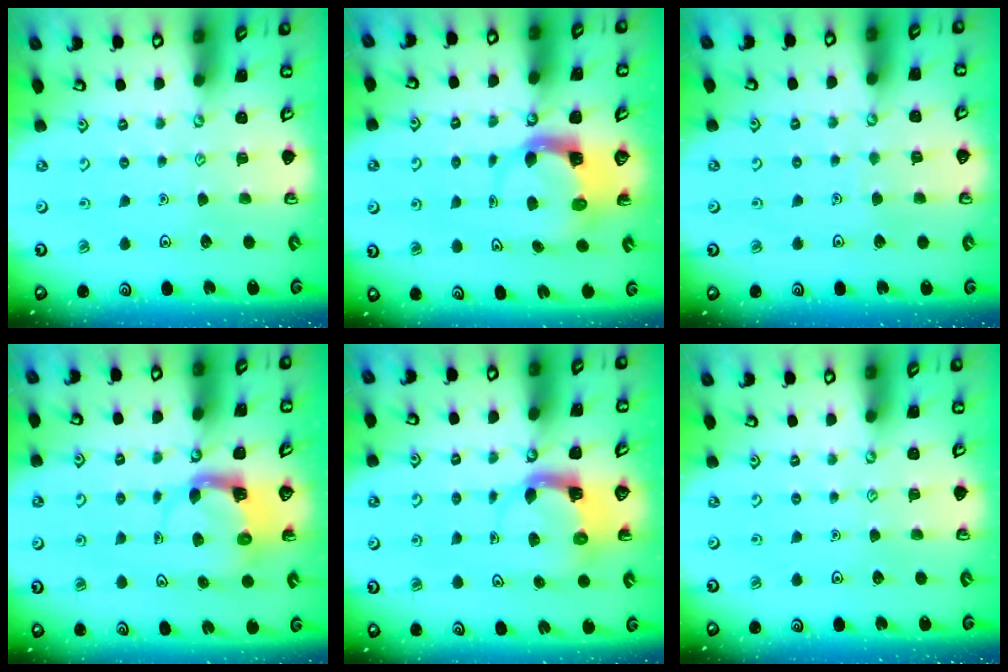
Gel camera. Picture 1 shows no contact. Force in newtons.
{"total": 3.6, "press": 3.5, "slide": 0.5}
{"total": 1.7, "press": 1.7, "slide": 0.1}
{"total": 3.9, "press": 3.8, "slide": 0.7}
{"total": 4.0, "press": 3.9, "slide": 0.6}
{"total": 0.0}